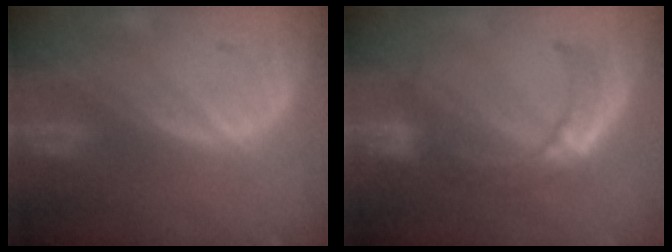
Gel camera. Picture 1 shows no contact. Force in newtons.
{"total": 6.7, "press": 6.4, "slide": 1.9}